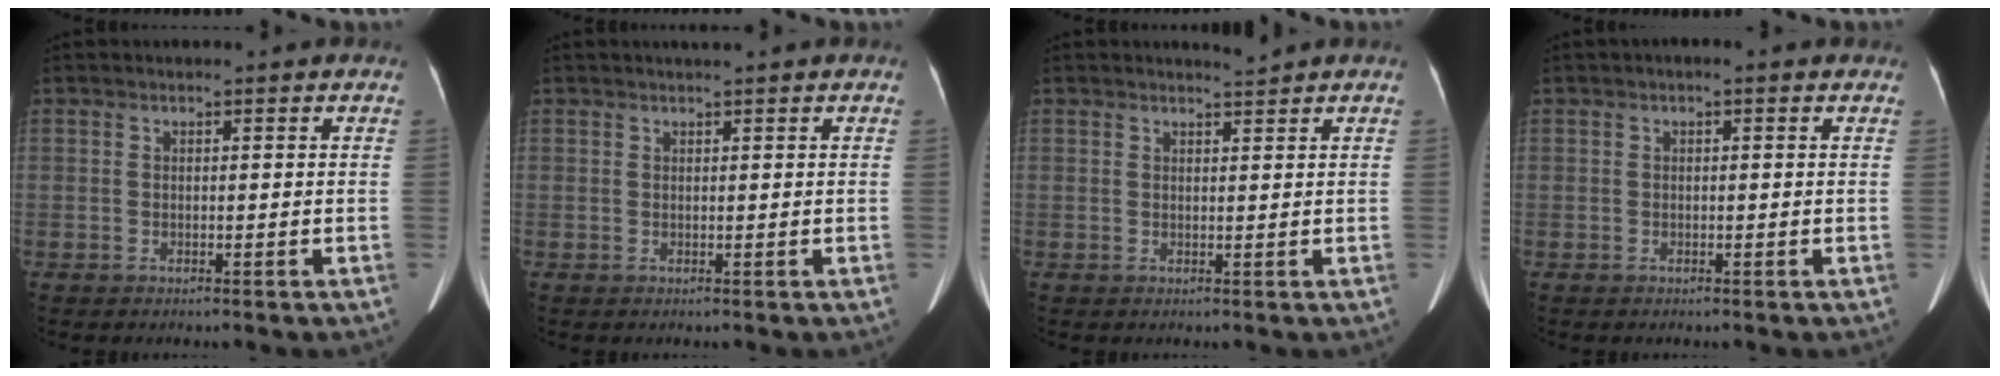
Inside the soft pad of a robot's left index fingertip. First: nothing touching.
{"total": 1.1, "force": [0.9, -0.2, 0.6], "torque": [-0.010, 0.007, 0.020]}
{"total": 1.2, "force": [1.0, -0.5, -0.1], "torque": [-0.006, -0.011, 0.020]}
{"total": 1.2, "force": [0.6, 0.3, 1.0], "torque": [-0.019, 0.014, 0.000]}